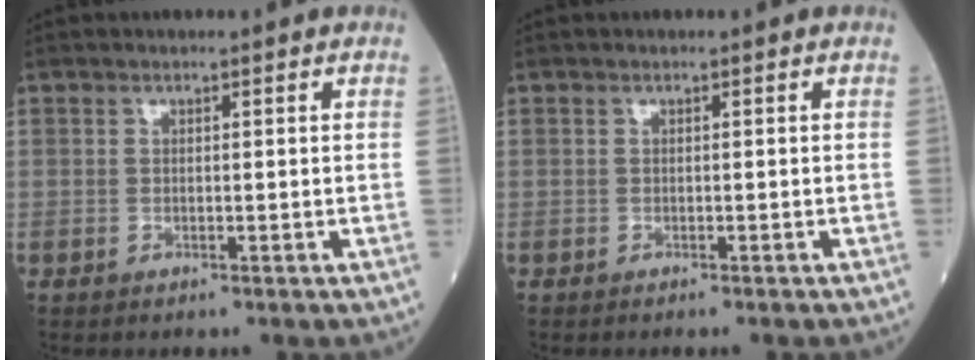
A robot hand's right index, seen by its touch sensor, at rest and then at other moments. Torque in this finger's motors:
{"motor_torque": [-0.15, -0.19, 0.08, 0.02]}